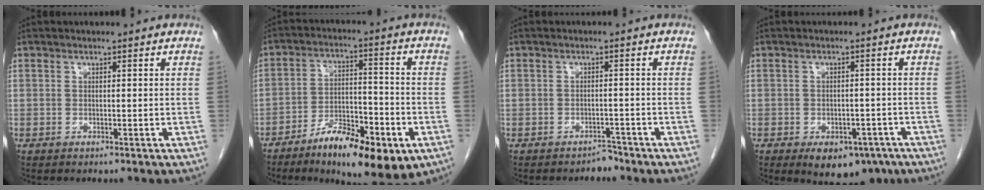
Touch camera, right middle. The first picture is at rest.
{"total": 14.1, "force": [-7.6, 4.4, 11.0], "torque": [-0.177, 0.003, -0.118]}
{"total": 1.6, "force": [-1.4, 0.5, -0.2], "torque": [0.006, -0.001, -0.022]}
{"total": 8.4, "force": [-5.3, 4.9, 4.4], "torque": [-0.043, 0.007, -0.067]}